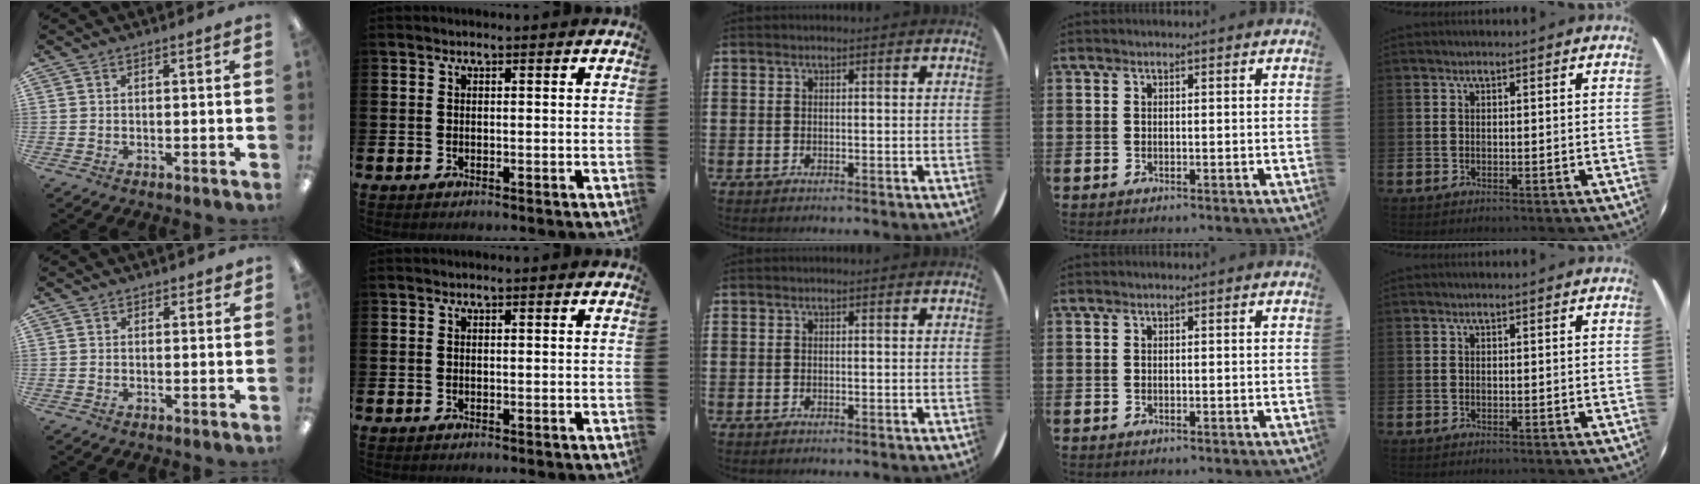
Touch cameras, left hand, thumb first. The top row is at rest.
{"thumb": {"total": 1.6, "force": [1.2, 0.9, 0.2], "torque": [0.003, -0.001, 0.021]}}